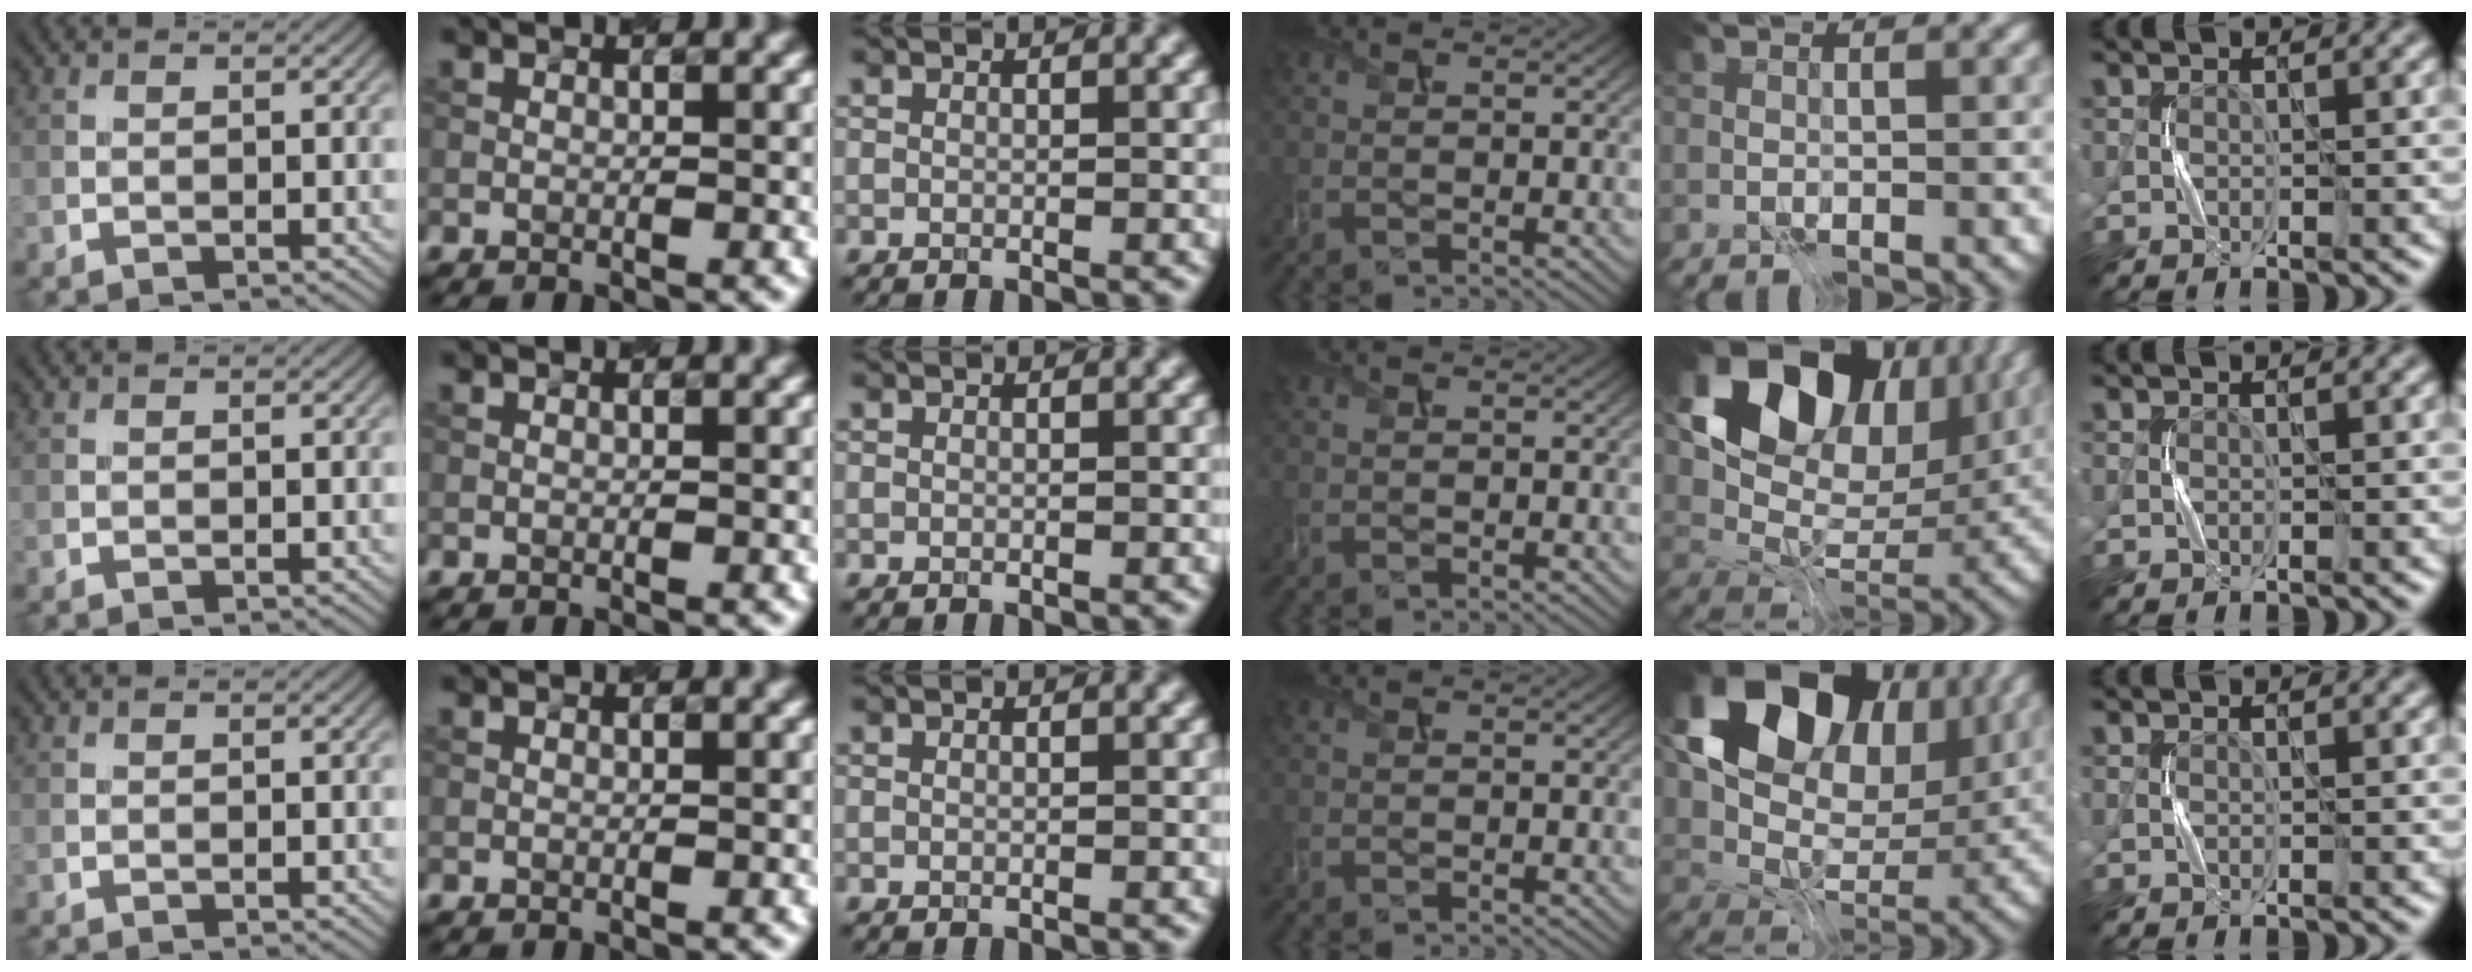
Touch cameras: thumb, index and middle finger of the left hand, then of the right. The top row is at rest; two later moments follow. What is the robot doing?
{"motion": "press", "object": "joystick"}